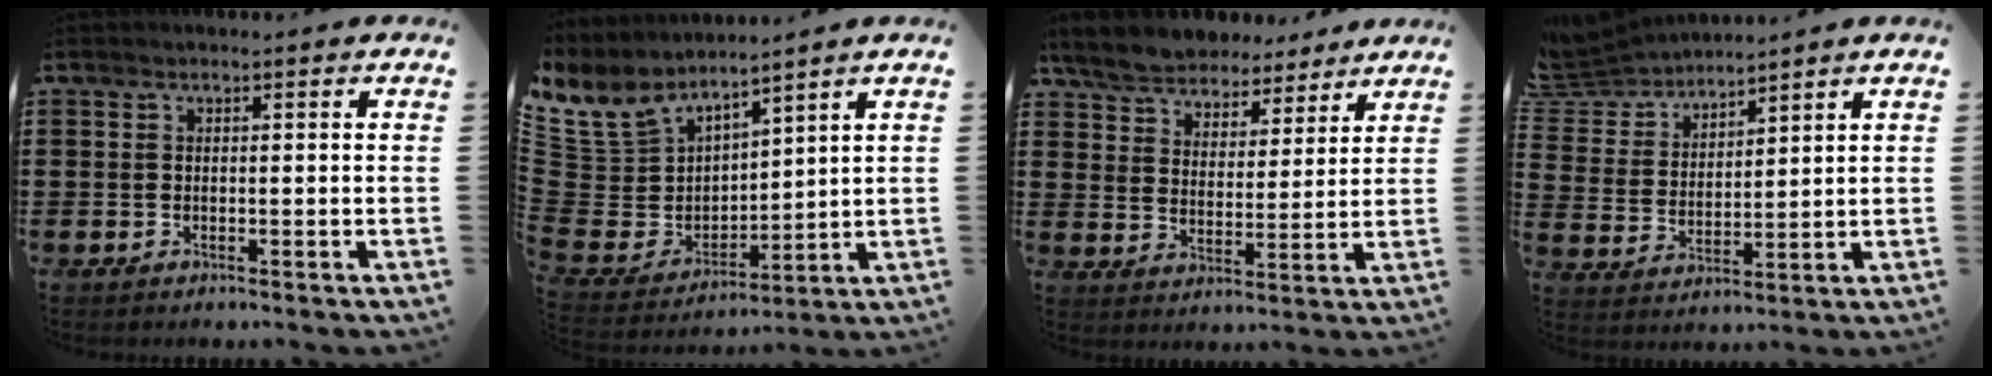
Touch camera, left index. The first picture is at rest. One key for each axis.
{"total": 8.5, "fx": 6.4, "fy": 5.5, "fz": 0.9, "tx": -0.076, "ty": -0.056, "tz": 0.125}
{"total": 6.1, "fx": 5.8, "fy": 1.6, "fz": 1.0, "tx": -0.050, "ty": -0.024, "tz": 0.103}
{"total": 5.4, "fx": 5.1, "fy": 1.7, "fz": -0.3, "tx": -0.028, "ty": -0.033, "tz": 0.090}